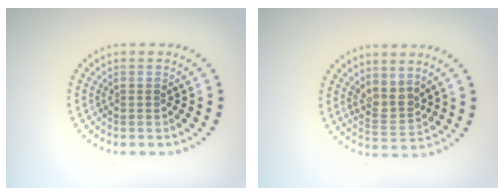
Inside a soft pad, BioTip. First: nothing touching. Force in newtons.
{"total": 2.5, "press": 2.1, "slide": 1.5}